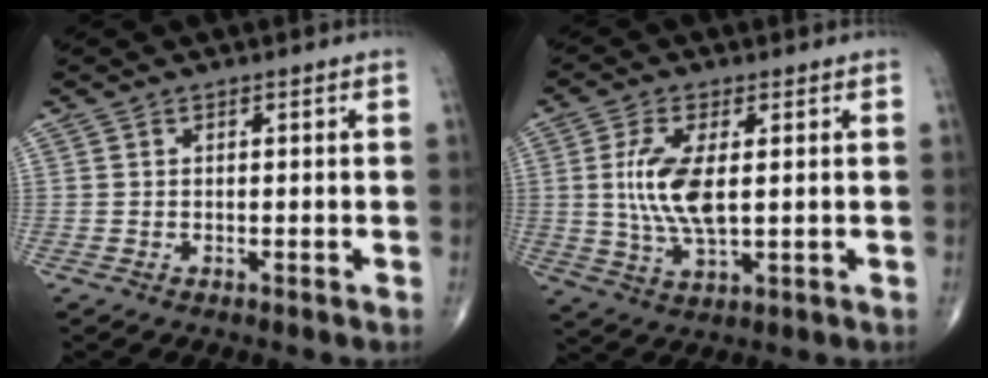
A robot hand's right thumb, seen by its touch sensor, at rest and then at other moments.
{"total": 9.9, "force": [1.0, 4.0, 9.0], "torque": [-0.190, -0.013, 0.022]}